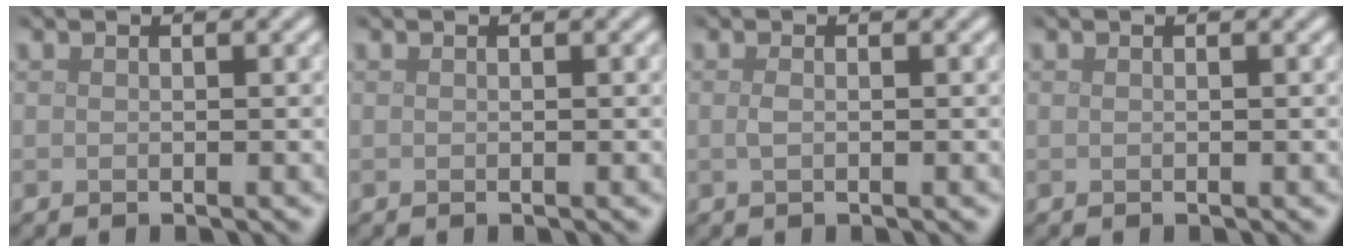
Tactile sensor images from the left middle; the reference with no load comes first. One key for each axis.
{"total": 0.0}
{"total": 0.7, "fx": 0.0, "fy": 0.3, "fz": 0.7, "tx": -0.019, "ty": 0.001, "tz": -0.001}
{"total": 0.0}